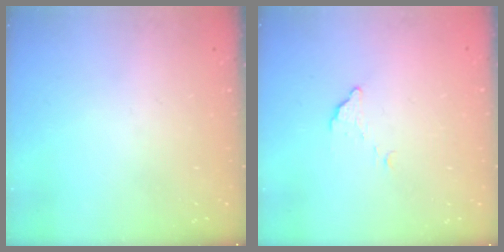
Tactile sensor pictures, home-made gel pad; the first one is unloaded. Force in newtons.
{"total": 3.6, "press": 3.6, "slide": 0.2}